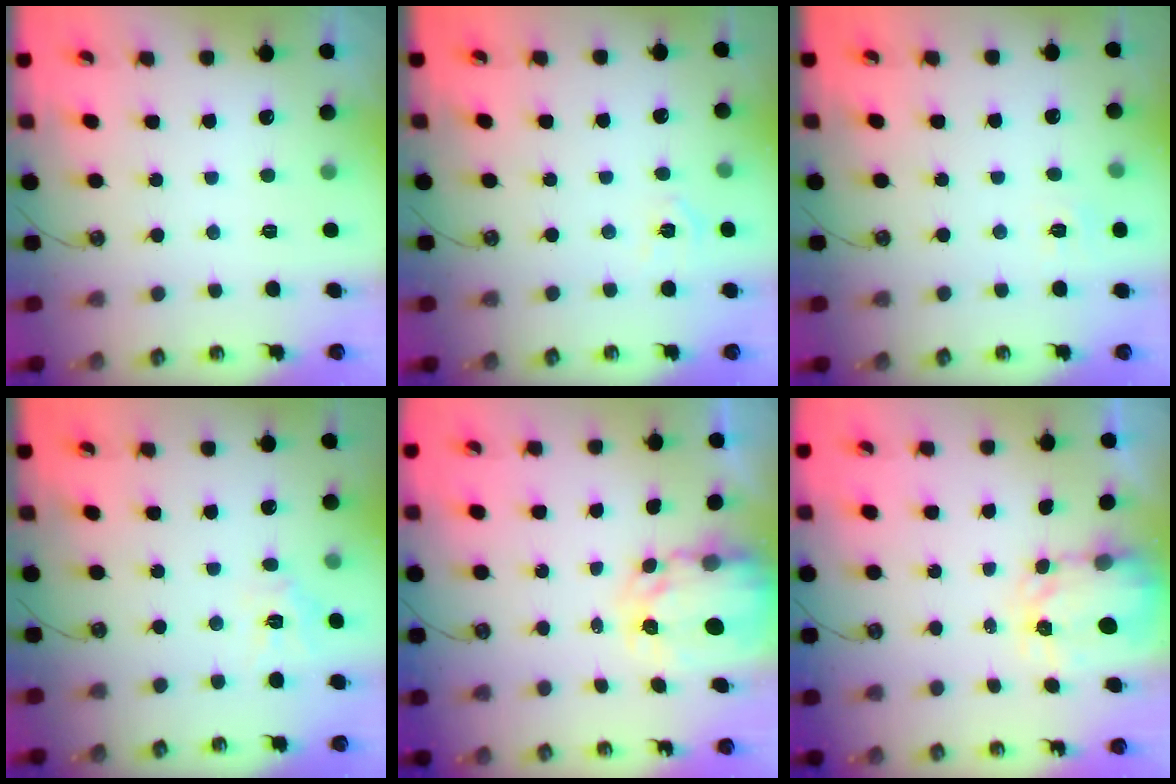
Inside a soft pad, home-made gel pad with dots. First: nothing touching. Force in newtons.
{"total": 4.6, "press": 4.5, "slide": 0.6}
{"total": 4.7, "press": 4.6, "slide": 0.7}
{"total": 6.8, "press": 6.8, "slide": 0.5}
{"total": 5.8, "press": 5.8, "slide": 0.5}
{"total": 3.4, "press": 3.4, "slide": 0.4}